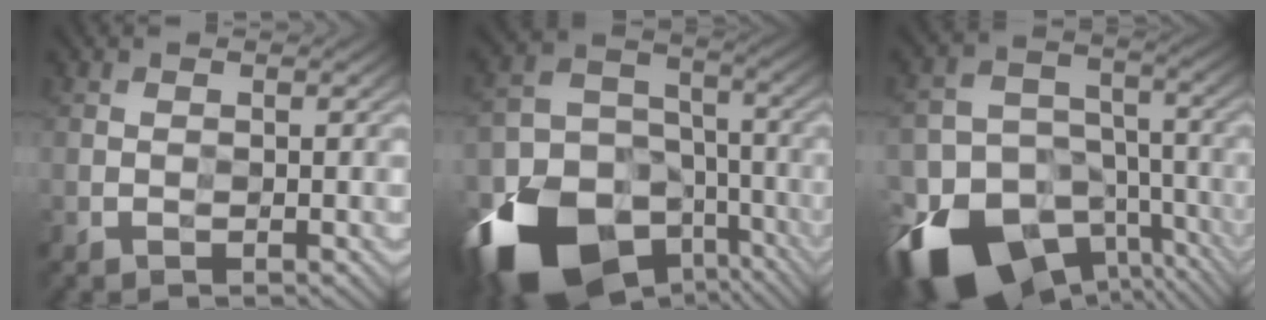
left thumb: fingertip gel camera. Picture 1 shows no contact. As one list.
[{"total": 19.6, "force": [-11.2, 12.9, 9.7], "torque": [-0.232, -0.054, -0.173]}, {"total": 19.8, "force": [-11.8, 12.9, 9.4], "torque": [-0.206, -0.055, -0.151]}]